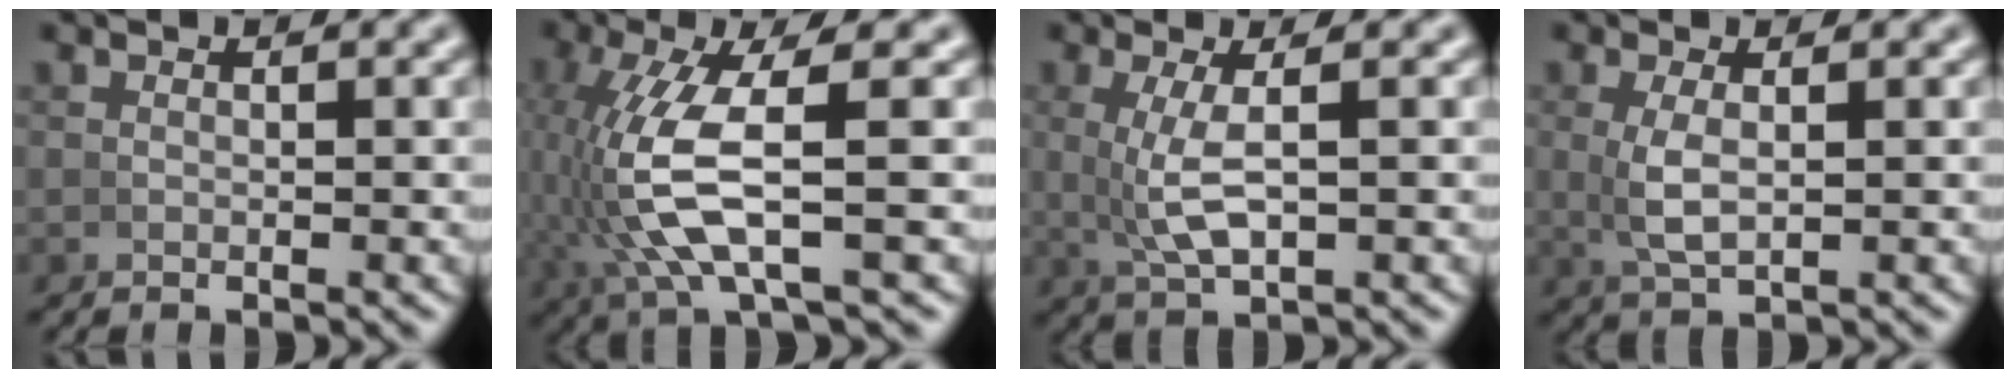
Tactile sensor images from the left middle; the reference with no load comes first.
{"total": 7.4, "force": [0.0, 2.3, 7.0], "torque": [-0.161, -0.008, 0.013]}
{"total": 3.7, "force": [0.4, 0.8, 3.6], "torque": [-0.067, 0.004, 0.014]}
{"total": 2.8, "force": [0.3, 1.0, 2.6], "torque": [-0.062, -0.004, 0.015]}